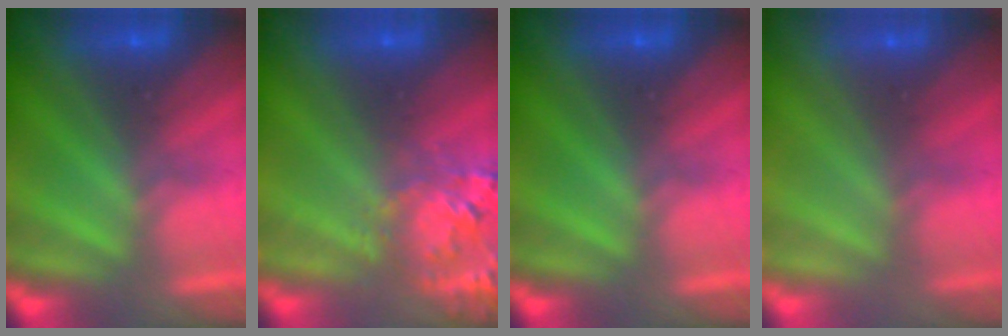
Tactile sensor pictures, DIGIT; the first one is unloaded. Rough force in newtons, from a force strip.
{"total": 2.6}
{"total": 0.0}
{"total": 3.1}